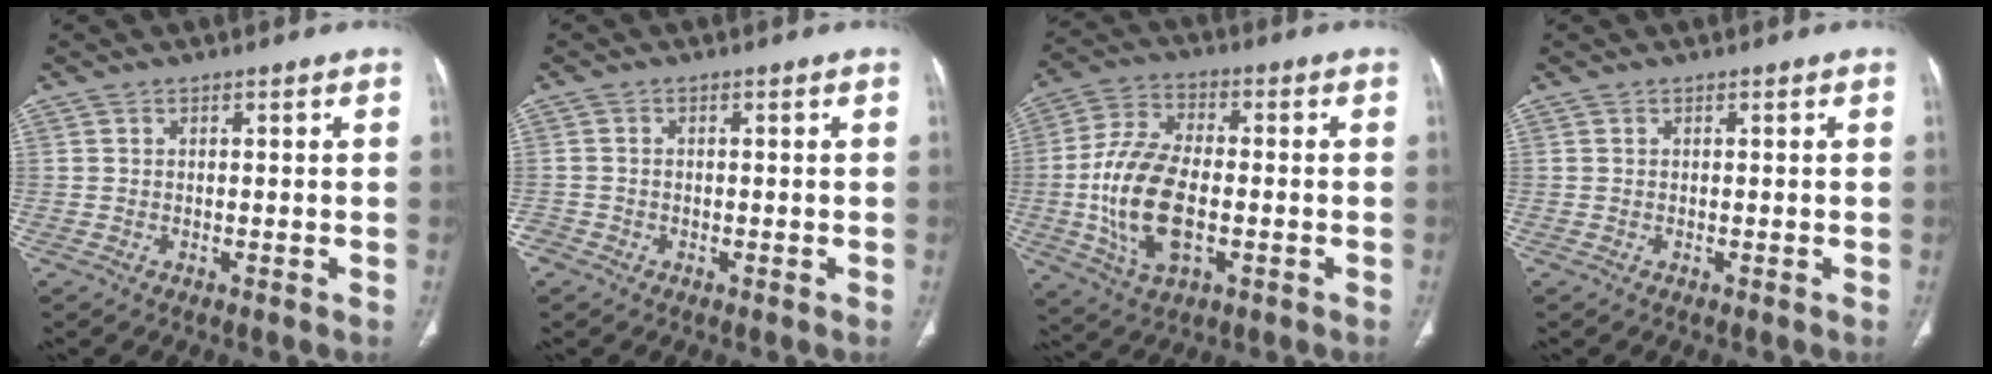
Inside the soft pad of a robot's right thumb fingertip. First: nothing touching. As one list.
[{"total": 1.8, "force": [-1.0, 1.5, 0.2], "torque": [-0.001, 0.007, -0.022]}, {"total": 17.0, "force": [-2.6, 9.2, 14.1], "torque": [-0.282, 0.013, -0.042]}, {"total": 0.0}]